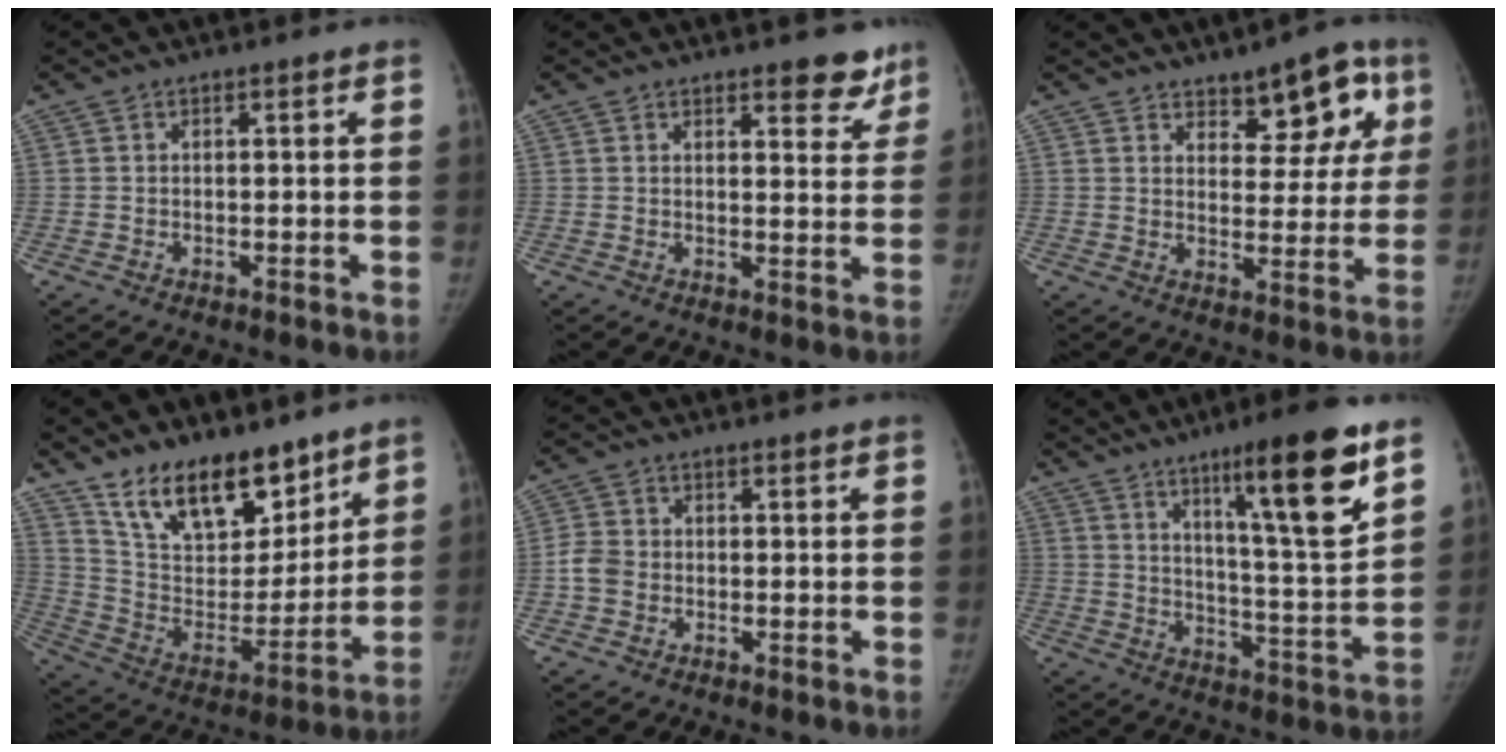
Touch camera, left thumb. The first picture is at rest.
{"total": 6.0, "force": [4.5, 2.3, 3.2], "torque": [-0.007, -0.027, 0.053]}
{"total": 10.5, "force": [5.8, 5.2, 7.0], "torque": [-0.046, -0.022, 0.081]}
{"total": 19.6, "force": [14.2, 9.2, 10.0], "torque": [-0.119, -0.082, 0.251]}
{"total": 3.6, "force": [-0.7, 3.0, 1.8], "torque": [-0.029, 0.006, -0.018]}
{"total": 18.4, "force": [10.4, 2.2, 15.1], "torque": [-0.210, -0.060, 0.166]}